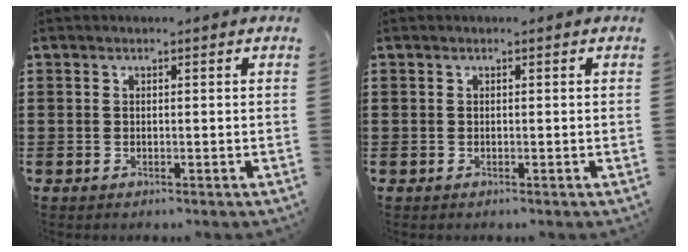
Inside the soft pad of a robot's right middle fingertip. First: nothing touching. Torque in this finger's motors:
{"motor_torque": [-0.02, 0.00, -0.01, -0.01]}